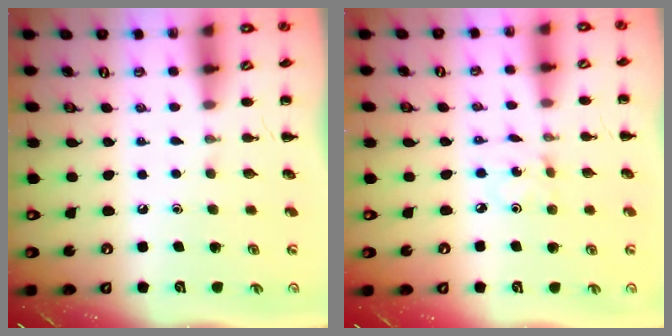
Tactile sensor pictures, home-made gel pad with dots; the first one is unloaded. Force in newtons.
{"total": 1.0, "press": 1.0, "slide": 0.3}